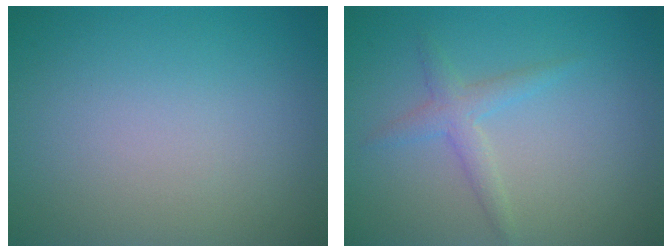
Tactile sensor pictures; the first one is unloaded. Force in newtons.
{"total": 1.9, "press": 1.9, "slide": 0.1}